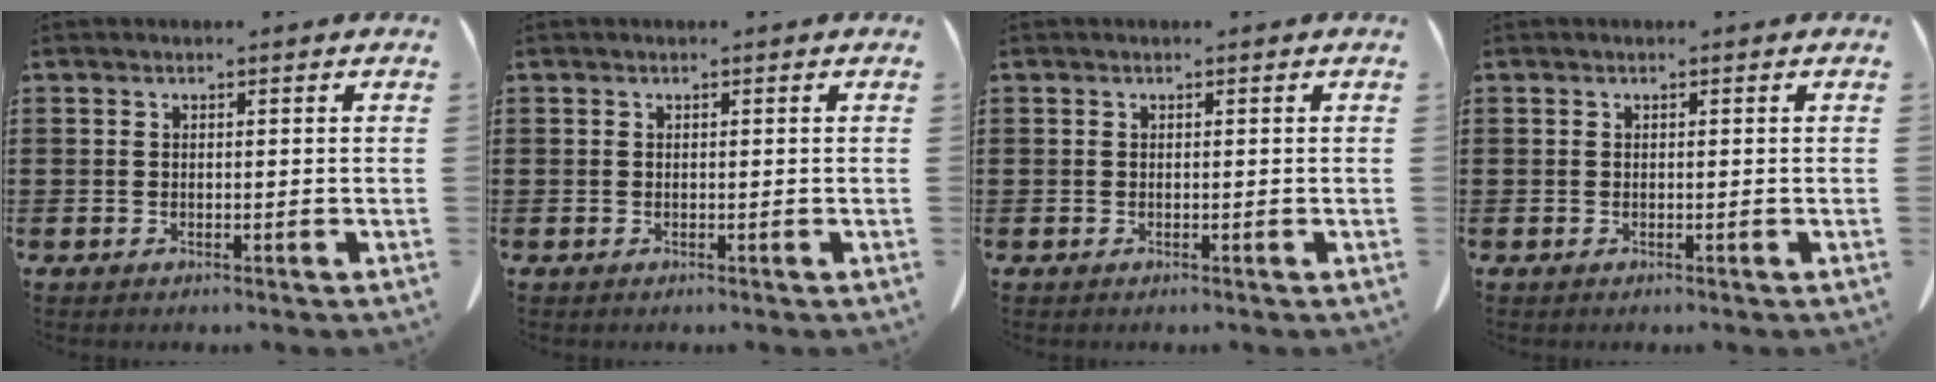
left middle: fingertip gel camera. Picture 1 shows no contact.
{"total": 0.0}
{"total": 0.0}
{"total": 0.0}